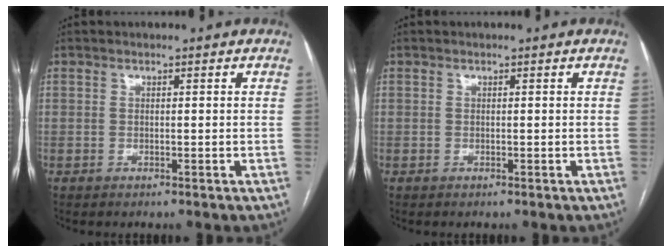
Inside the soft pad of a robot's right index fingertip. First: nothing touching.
{"total": 0.0}